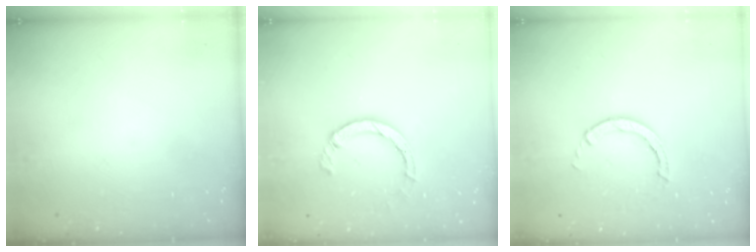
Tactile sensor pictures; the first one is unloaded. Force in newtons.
{"total": 6.2, "press": 6.2, "slide": 0.9}
{"total": 2.6, "press": 2.6, "slide": 0.3}